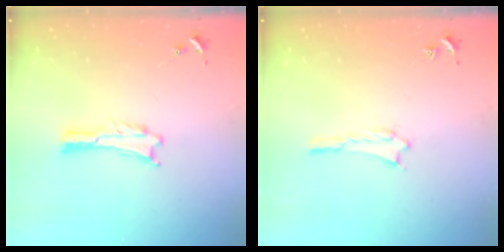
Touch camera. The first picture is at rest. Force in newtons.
{"total": 1.4, "press": 1.4, "slide": 0.2}